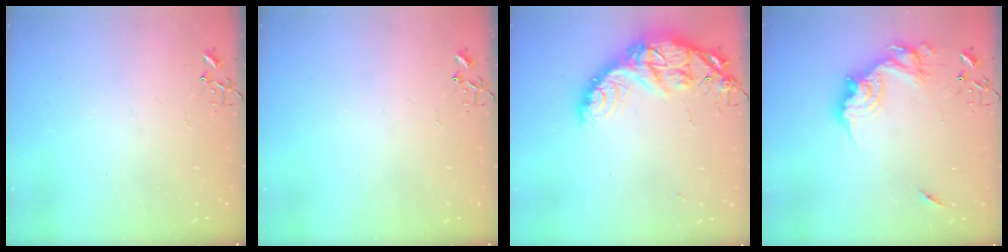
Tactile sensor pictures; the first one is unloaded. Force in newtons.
{"total": 0.0}
{"total": 17.5, "press": 17.4, "slide": 1.4}
{"total": 17.5, "press": 17.4, "slide": 1.9}